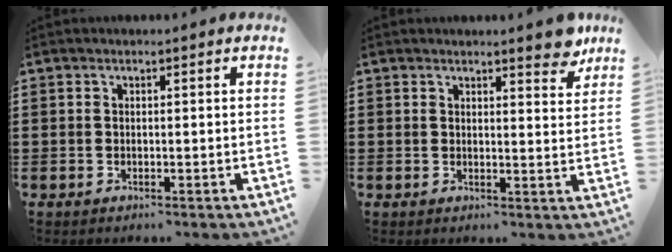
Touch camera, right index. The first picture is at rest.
{"total": 4.1, "force": [3.5, 0.8, 1.9], "torque": [-0.022, -0.012, 0.060]}